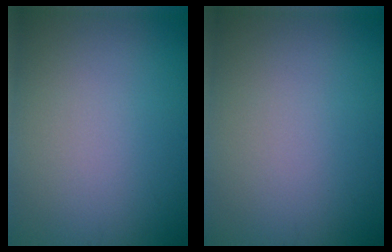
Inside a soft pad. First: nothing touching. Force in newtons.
{"total": 0.0}